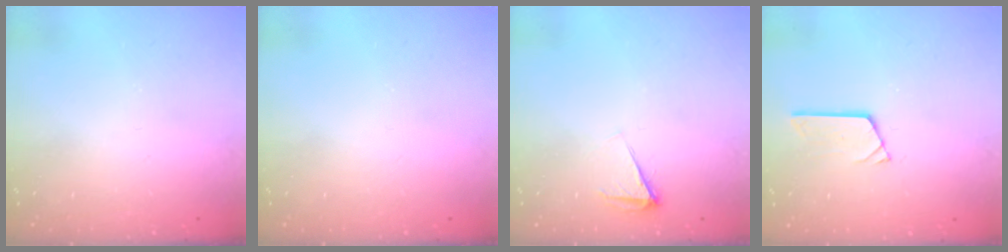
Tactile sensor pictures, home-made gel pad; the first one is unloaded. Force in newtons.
{"total": 0.0}
{"total": 4.9, "press": 4.8, "slide": 0.7}
{"total": 3.4, "press": 3.4, "slide": 0.4}